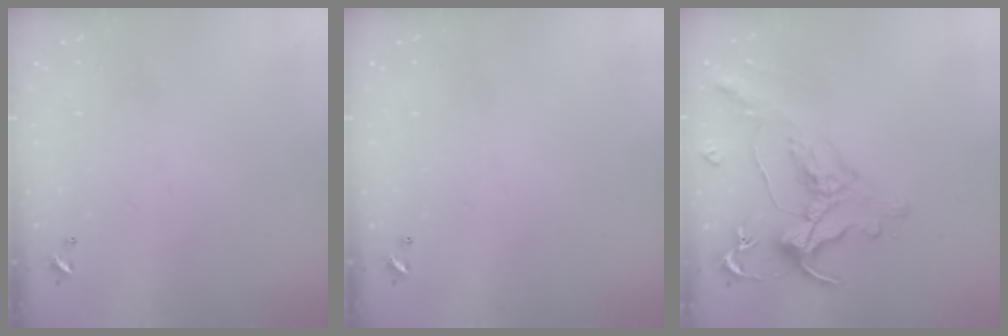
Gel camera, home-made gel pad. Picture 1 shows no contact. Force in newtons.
{"total": 0.0}
{"total": 0.7, "press": 0.1, "slide": 0.7}